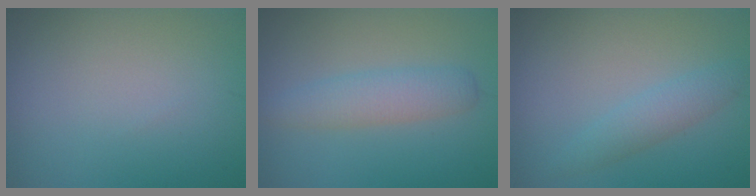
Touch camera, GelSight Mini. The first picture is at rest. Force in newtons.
{"total": 3.0, "press": 3.0, "slide": 0.1}
{"total": 2.2, "press": 2.2, "slide": 0.1}